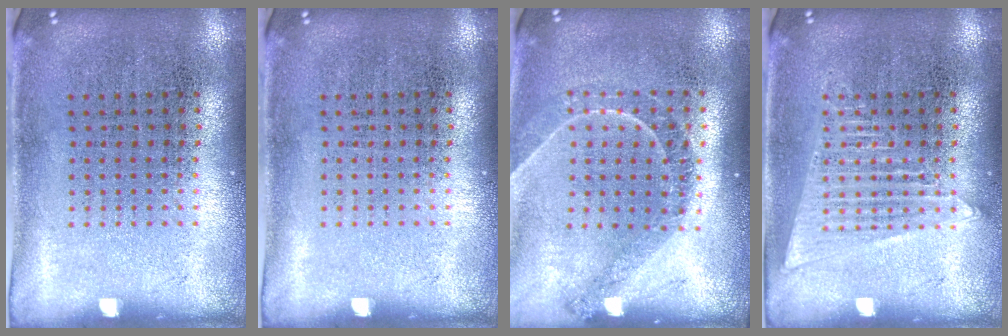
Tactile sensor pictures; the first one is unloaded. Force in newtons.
{"total": 0.0}
{"total": 1.2, "press": 1.1, "slide": 0.4}
{"total": 1.9, "press": 1.9, "slide": 0.2}